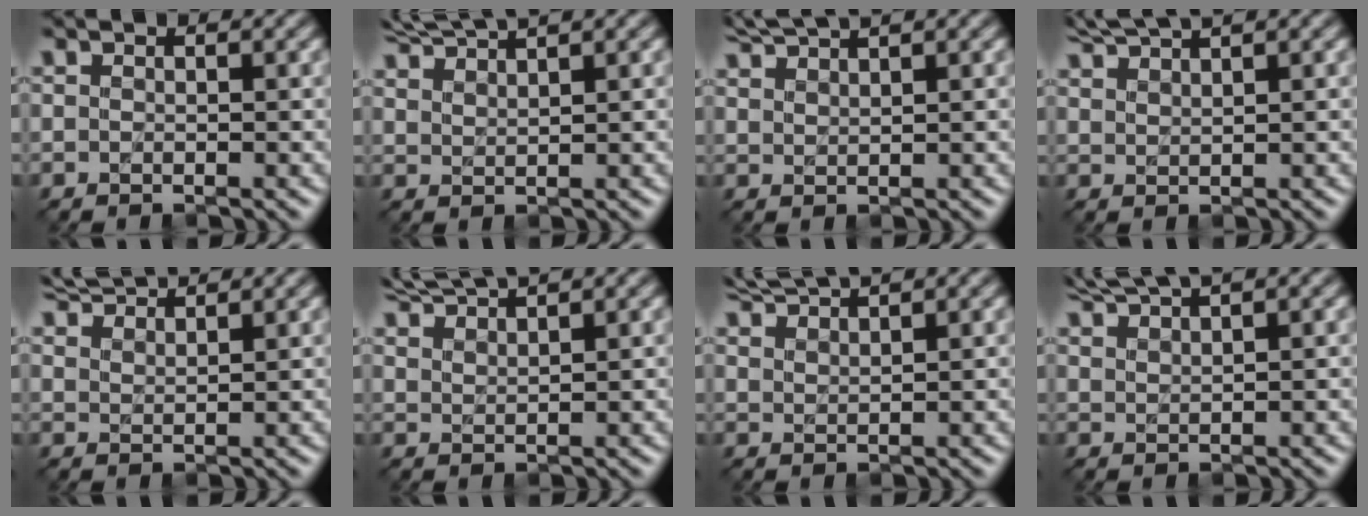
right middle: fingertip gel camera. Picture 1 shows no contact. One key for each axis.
{"total": 4.5, "fx": 4.4, "fy": 0.0, "fz": 1.2, "tx": -0.021, "ty": 0.013, "tz": 0.069}
{"total": 3.6, "fx": 3.5, "fy": -0.1, "fz": 0.9, "tx": -0.011, "ty": 0.010, "tz": 0.060}
{"total": 4.0, "fx": 3.8, "fy": 0.0, "fz": 1.2, "tx": -0.019, "ty": 0.012, "tz": 0.062}
{"total": 4.6, "fx": 4.6, "fy": 0.1, "fz": 0.6, "tx": -0.010, "ty": 0.011, "tz": 0.074}
{"total": 4.7, "fx": 4.6, "fy": 0.1, "fz": 1.1, "tx": -0.019, "ty": 0.014, "tz": 0.071}
{"total": 4.3, "fx": 4.2, "fy": 0.0, "fz": 0.9, "tx": -0.012, "ty": 0.011, "tz": 0.068}
{"total": 4.6, "fx": 4.3, "fy": 0.1, "fz": 1.6, "tx": -0.029, "ty": 0.016, "tz": 0.064}